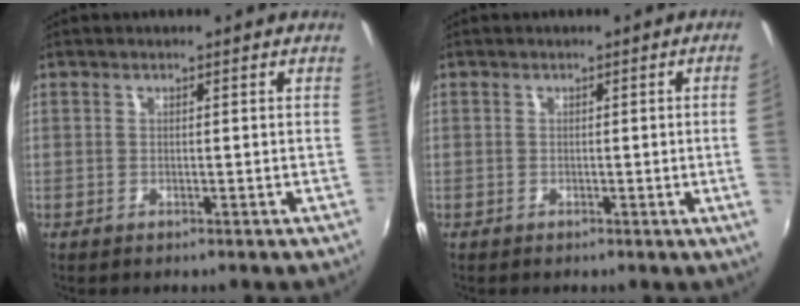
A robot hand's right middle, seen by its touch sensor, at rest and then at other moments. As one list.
[{"total": 2.7, "force": [-0.1, -1.4, 2.2], "torque": [-0.034, -0.010, 0.003]}]